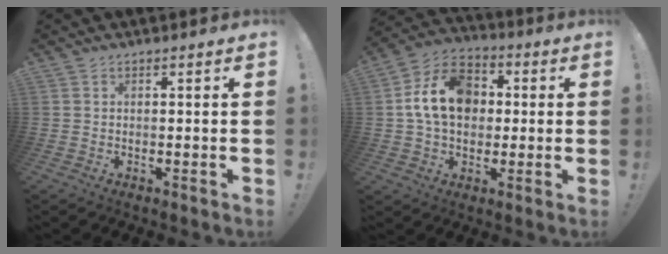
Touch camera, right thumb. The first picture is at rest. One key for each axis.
{"total": 16.5, "fx": 2.1, "fy": 12.6, "fz": 10.4, "tx": -0.172, "ty": 0.015, "tz": 0.049}